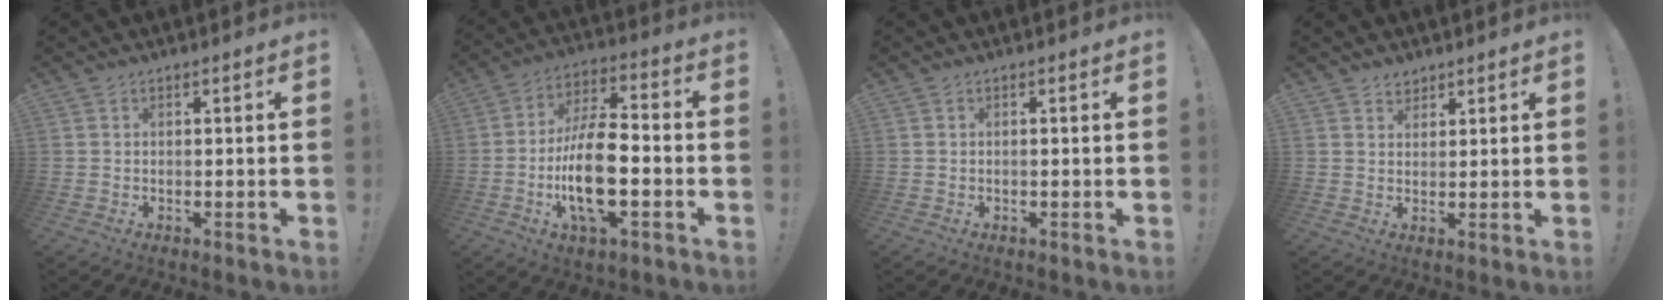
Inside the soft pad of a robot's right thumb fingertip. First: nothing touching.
{"total": 16.4, "force": [-3.8, 6.8, 14.5], "torque": [-0.285, 0.007, -0.068]}
{"total": 0.6, "force": [-0.4, -0.1, 0.4], "torque": [-0.008, -0.001, -0.006]}
{"total": 3.0, "force": [2.6, 1.6, 0.0], "torque": [0.018, -0.019, 0.044]}